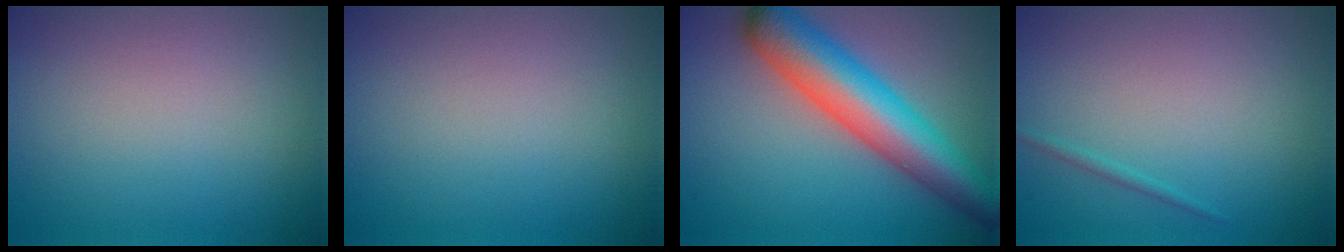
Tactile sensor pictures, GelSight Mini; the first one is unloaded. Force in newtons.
{"total": 0.0}
{"total": 8.5, "press": 8.5, "slide": 0.3}
{"total": 0.7, "press": 0.6, "slide": 0.1}